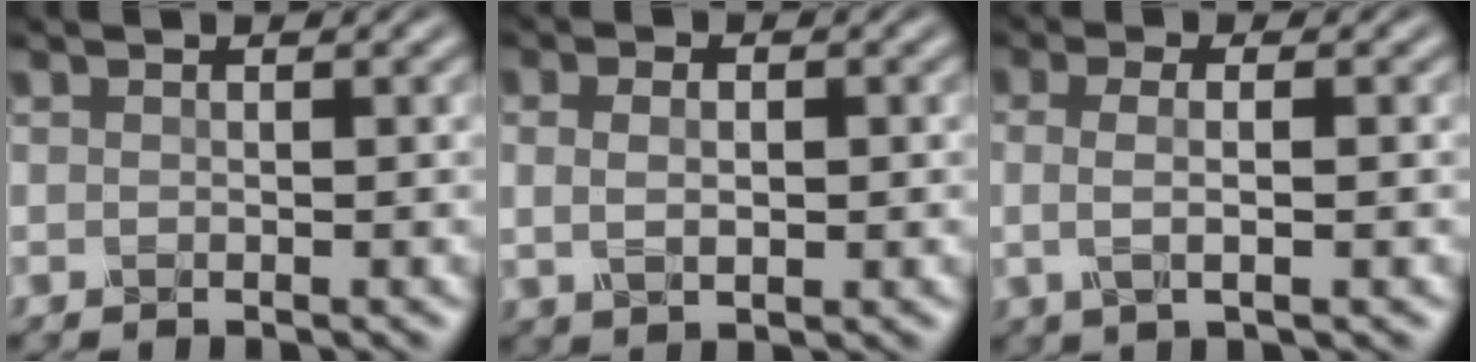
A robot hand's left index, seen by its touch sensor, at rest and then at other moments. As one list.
[{"total": 3.1, "force": [0.6, 1.9, 2.3], "torque": [-0.034, 0.005, 0.005]}, {"total": 2.9, "force": [0.1, 1.0, 2.7], "torque": [-0.053, 0.001, 0.001]}]